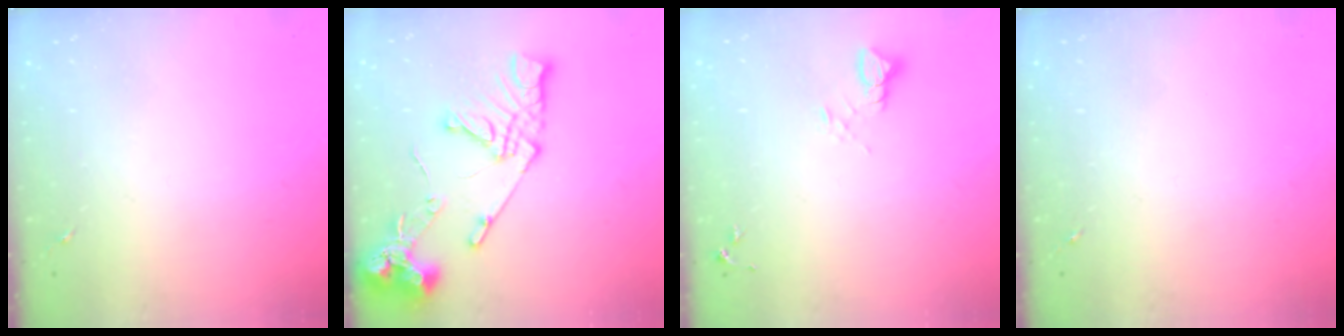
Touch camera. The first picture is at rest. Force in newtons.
{"total": 16.4, "press": 16.3, "slide": 1.9}
{"total": 3.4, "press": 3.4, "slide": 0.2}
{"total": 0.0}